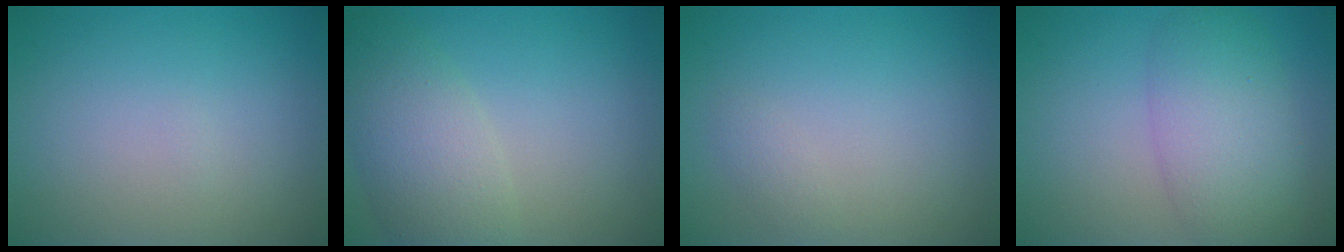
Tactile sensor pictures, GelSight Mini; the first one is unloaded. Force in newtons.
{"total": 5.1, "press": 5.1, "slide": 0.3}
{"total": 0.8, "press": 0.8, "slide": 0.0}
{"total": 5.8, "press": 5.8, "slide": 0.2}